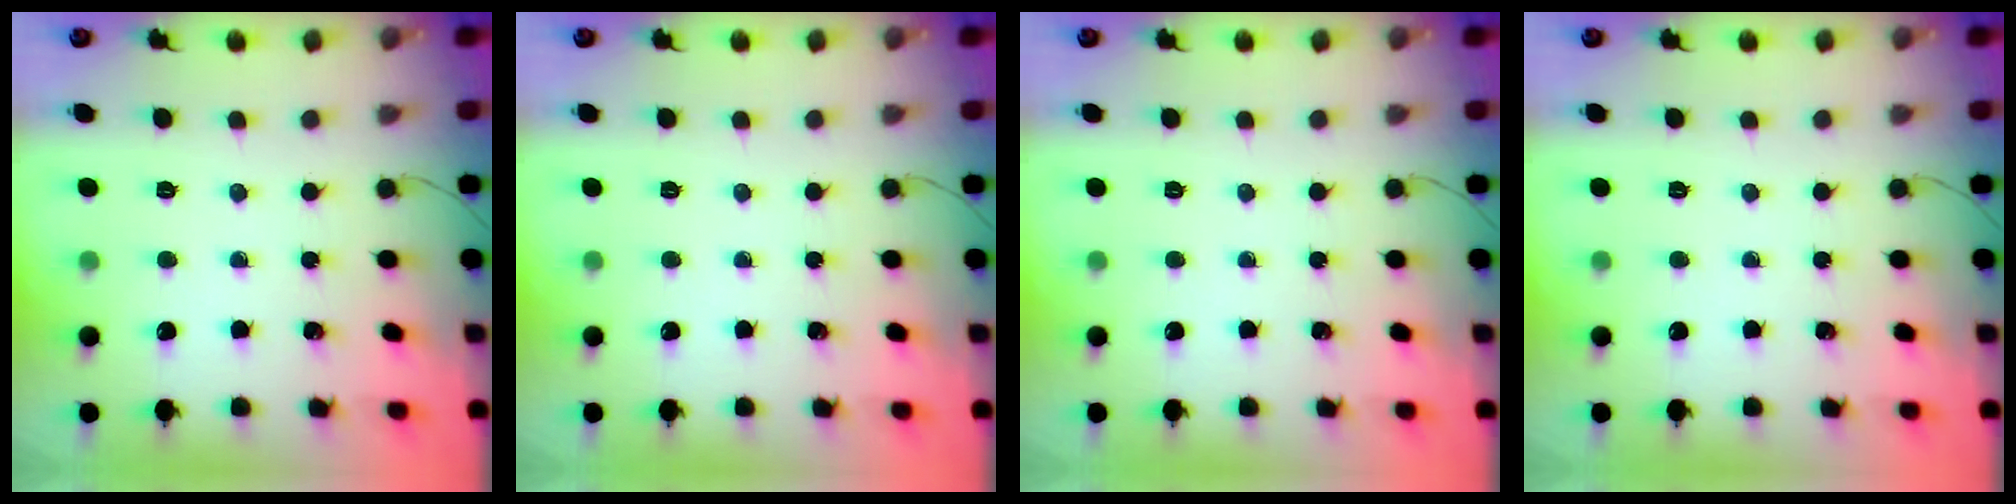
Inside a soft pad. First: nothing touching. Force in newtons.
{"total": 0.0}
{"total": 0.0}
{"total": 0.0}